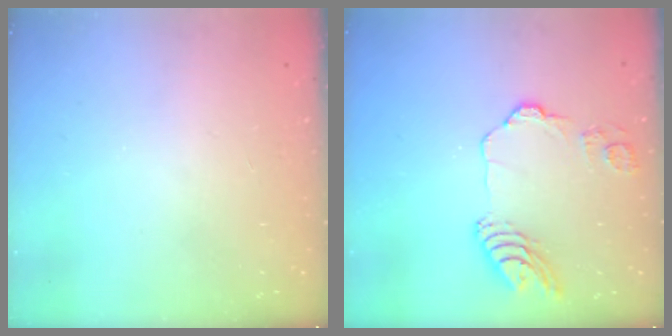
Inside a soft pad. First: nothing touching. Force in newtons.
{"total": 11.5, "press": 11.4, "slide": 1.4}